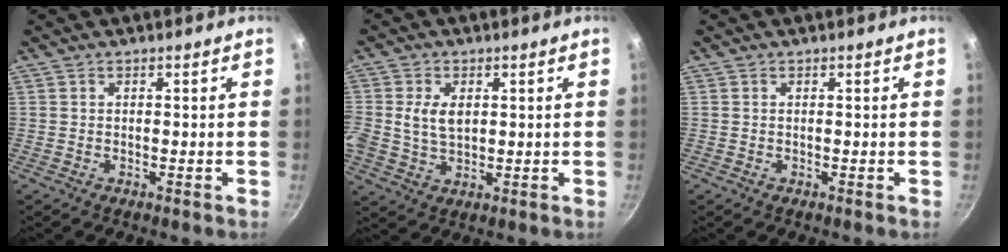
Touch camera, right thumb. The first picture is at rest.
{"total": 6.3, "force": [1.0, 4.2, 4.5], "torque": [-0.082, -0.001, 0.020]}
{"total": 0.0}